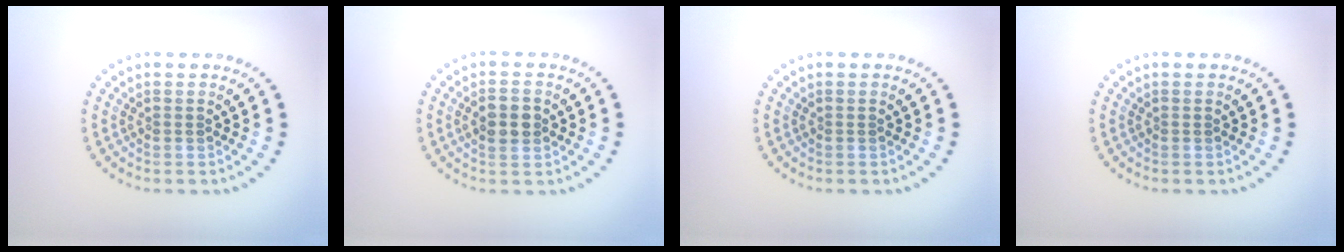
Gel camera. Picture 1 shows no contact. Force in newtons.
{"total": 2.8, "press": 2.8, "slide": 0.2}
{"total": 0.0}
{"total": 0.0}